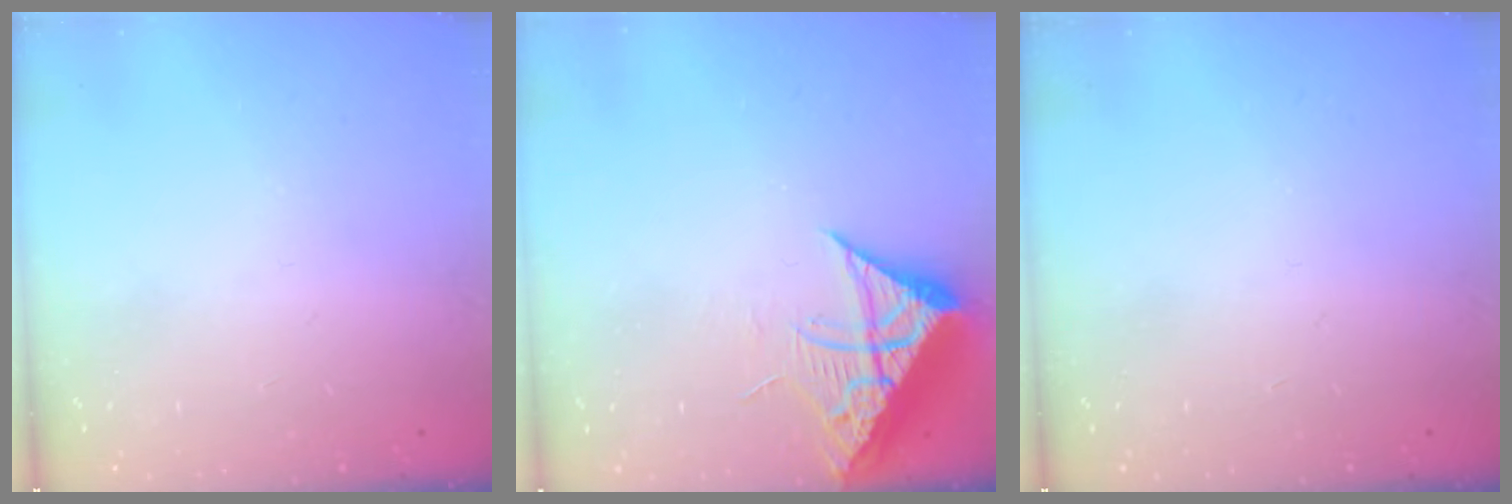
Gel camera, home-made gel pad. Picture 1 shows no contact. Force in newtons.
{"total": 9.7, "press": 9.7, "slide": 1.0}
{"total": 0.0}